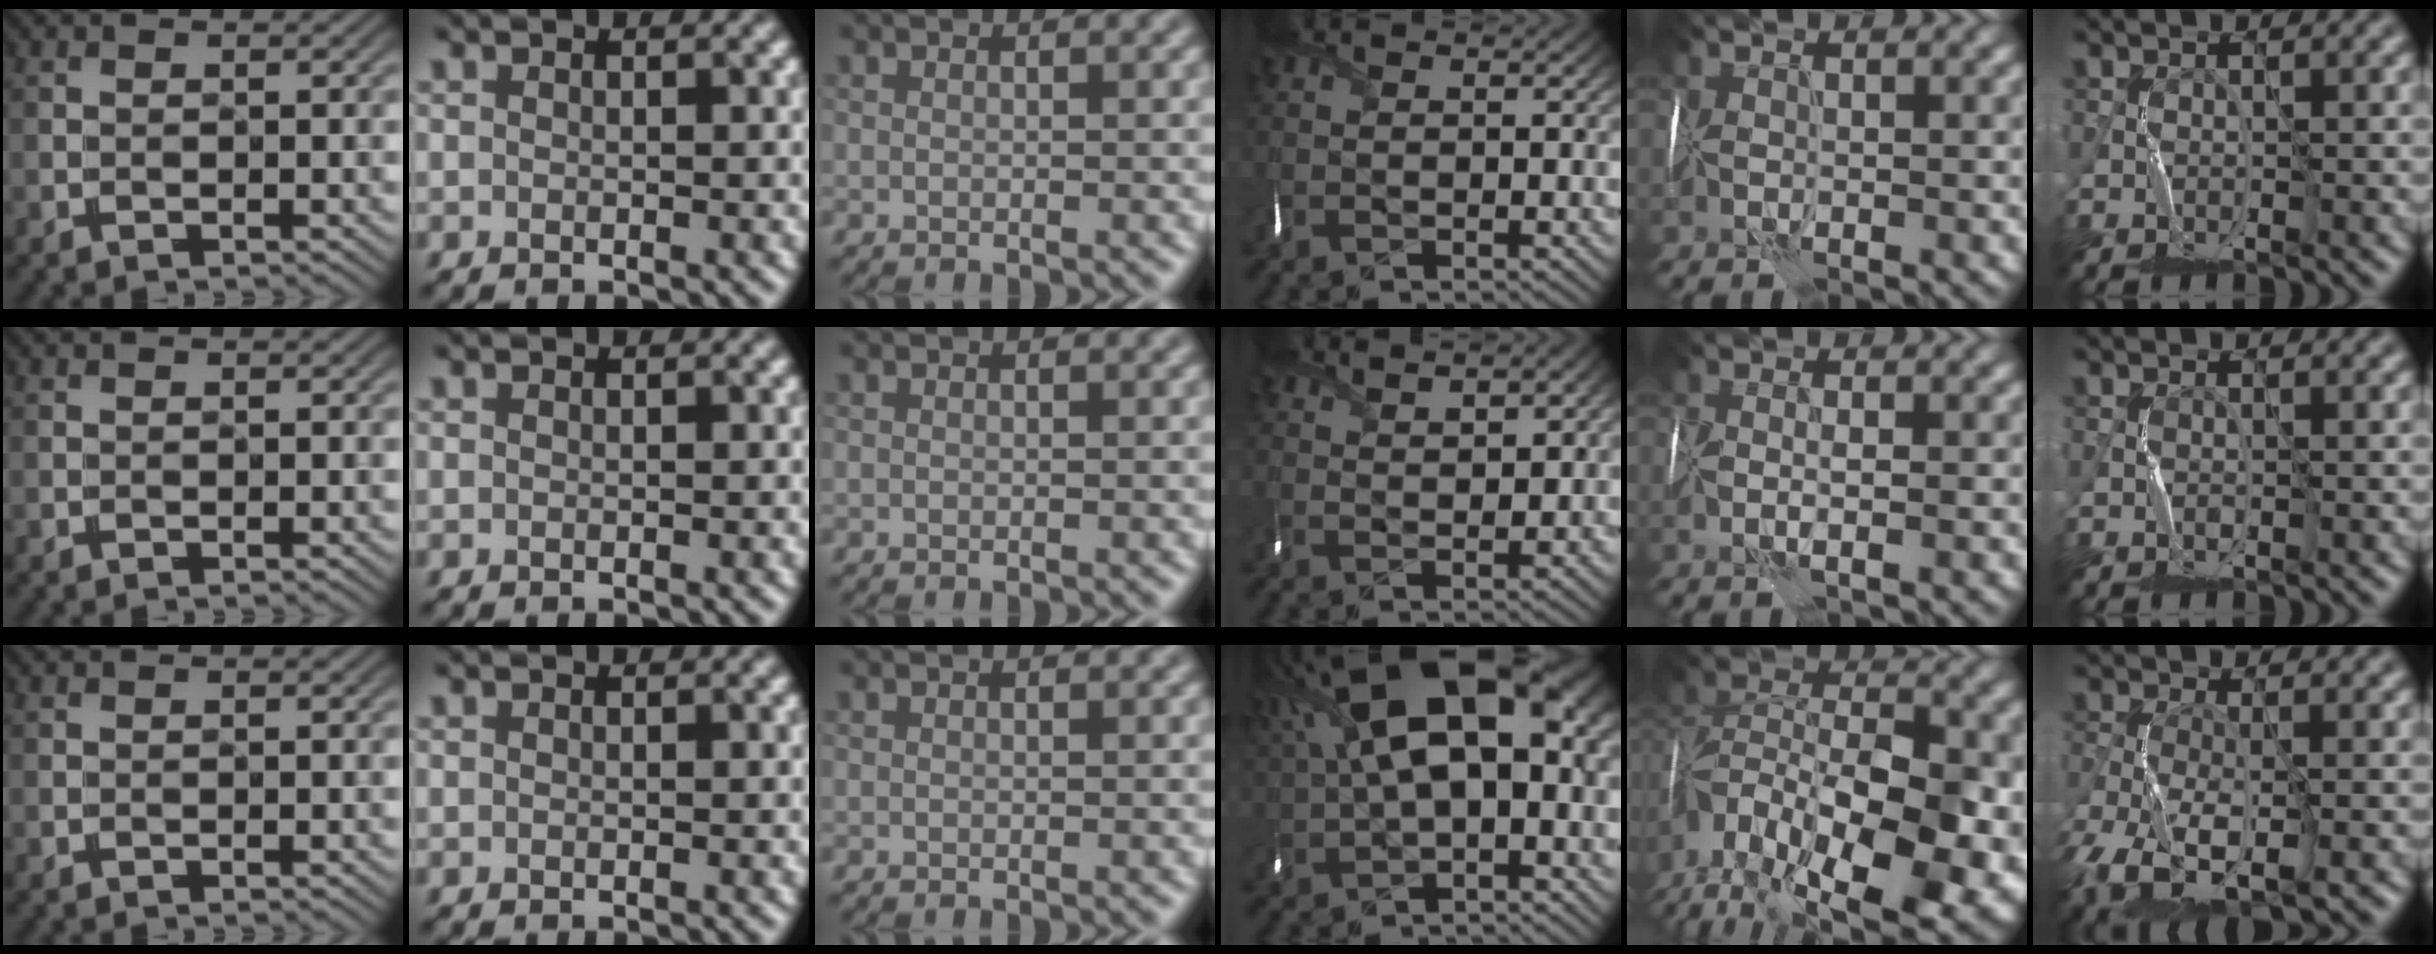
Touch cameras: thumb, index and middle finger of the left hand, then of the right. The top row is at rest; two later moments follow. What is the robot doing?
{"motion": "wrap", "object": "sponge"}